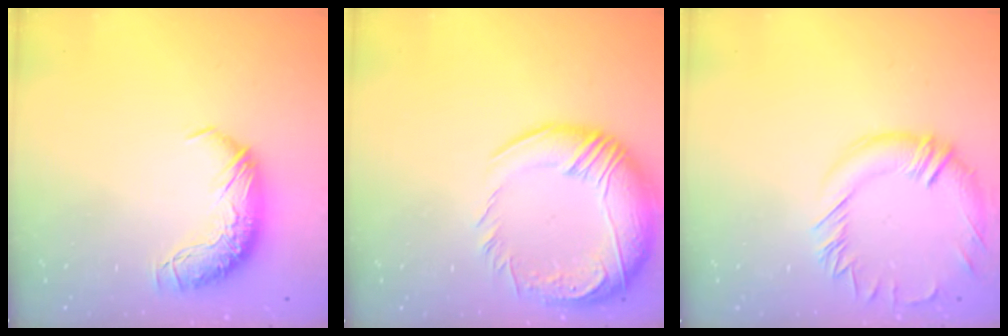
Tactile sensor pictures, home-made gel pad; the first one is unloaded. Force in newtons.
{"total": 9.8, "press": 8.0, "slide": 5.7}
{"total": 2.3, "press": 2.0, "slide": 1.2}